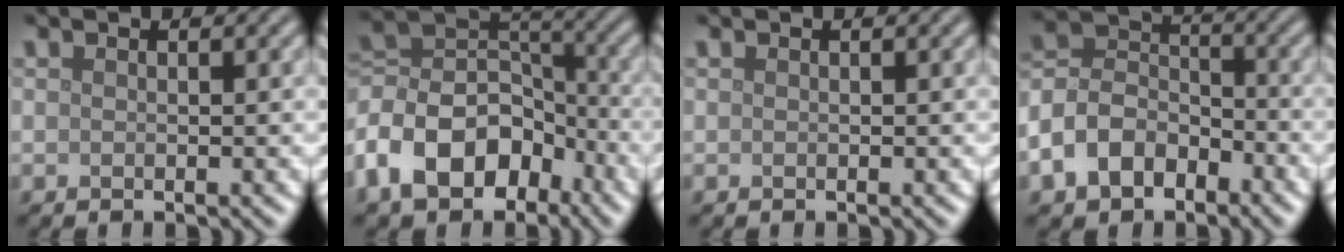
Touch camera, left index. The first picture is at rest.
{"total": 10.5, "force": [-5.0, 7.1, 5.8], "torque": [-0.109, 0.013, -0.108]}
{"total": 0.0}
{"total": 6.9, "force": [-3.5, 4.8, 3.5], "torque": [-0.073, 0.007, -0.083]}